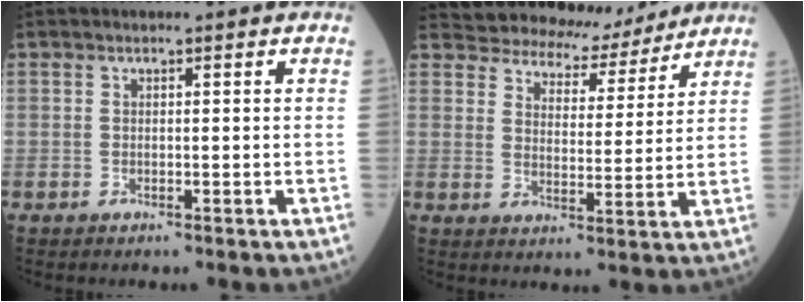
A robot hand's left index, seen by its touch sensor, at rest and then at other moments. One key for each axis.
{"total": 12.4, "fx": 11.7, "fy": 3.6, "fz": 1.9, "tx": -0.022, "ty": 0.003, "tz": 0.156}